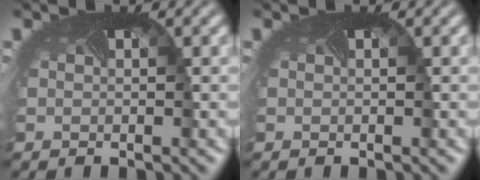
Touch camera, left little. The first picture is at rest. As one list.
[{"total": 0.0}]